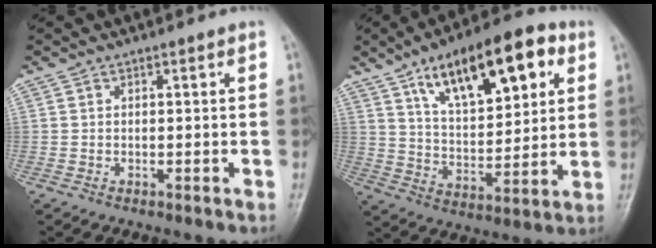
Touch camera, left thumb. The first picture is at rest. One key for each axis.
{"total": 20.4, "fx": 9.7, "fy": 8.7, "fz": 15.7, "tx": -0.204, "ty": -0.021, "tz": 0.161}